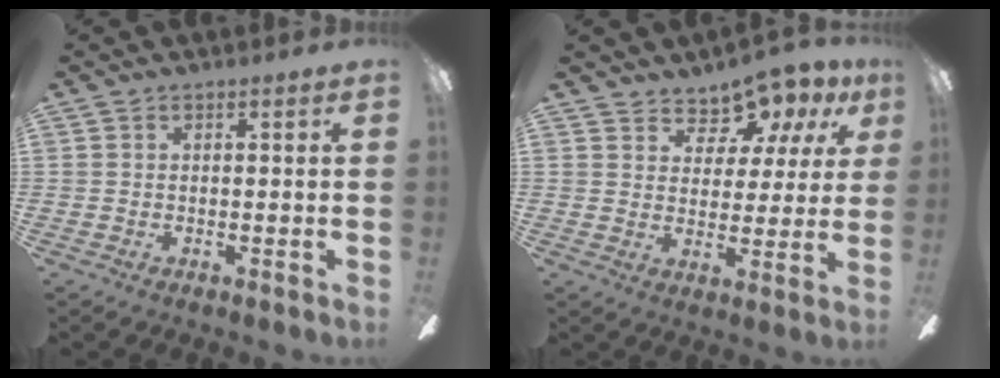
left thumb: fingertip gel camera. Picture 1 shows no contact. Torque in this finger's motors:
{"motor_torque": [-0.14, 0.24, -0.22, -0.02, 0.08]}